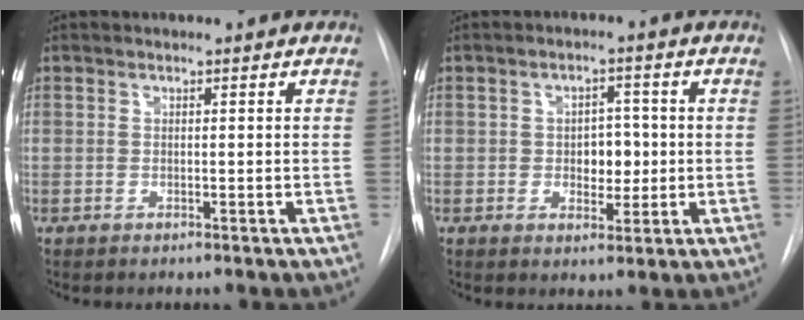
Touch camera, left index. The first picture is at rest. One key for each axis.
{"total": 4.5, "fx": -0.6, "fy": 3.0, "fz": 3.3, "tx": -0.038, "ty": 0.001, "tz": -0.005}